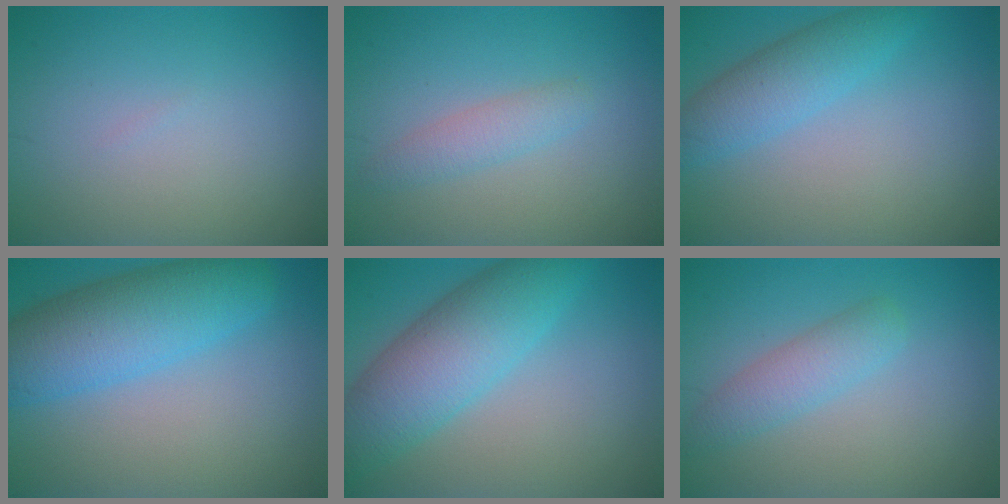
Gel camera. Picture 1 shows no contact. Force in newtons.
{"total": 1.9, "press": 1.9, "slide": 0.1}
{"total": 3.8, "press": 3.8, "slide": 0.1}
{"total": 7.9, "press": 7.9, "slide": 0.3}
{"total": 7.5, "press": 7.5, "slide": 0.1}
{"total": 2.9, "press": 2.9, "slide": 0.1}